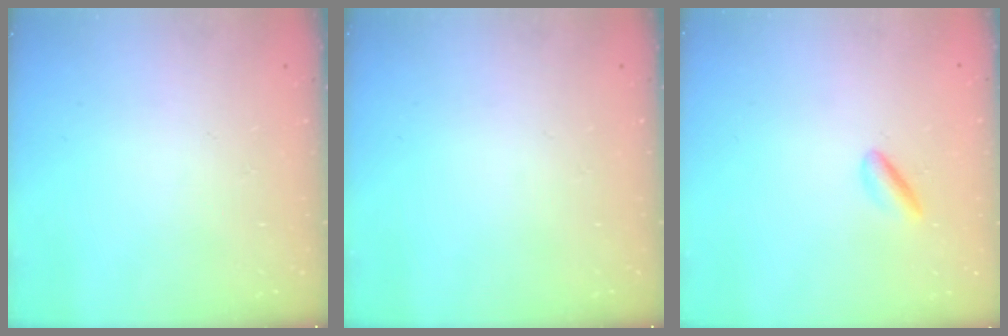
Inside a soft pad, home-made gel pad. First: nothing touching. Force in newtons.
{"total": 0.0}
{"total": 2.0, "press": 1.9, "slide": 0.5}